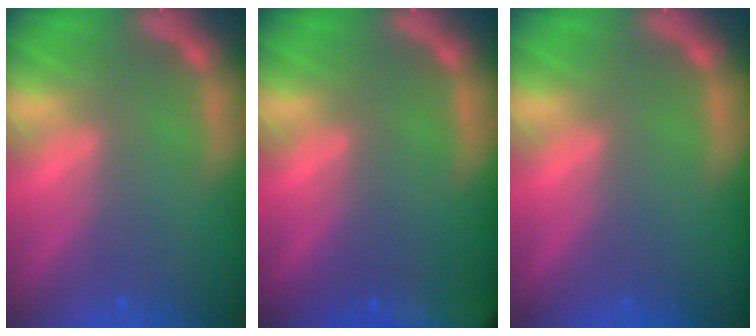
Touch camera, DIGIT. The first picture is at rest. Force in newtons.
{"total": 10.0}
{"total": 0.0}